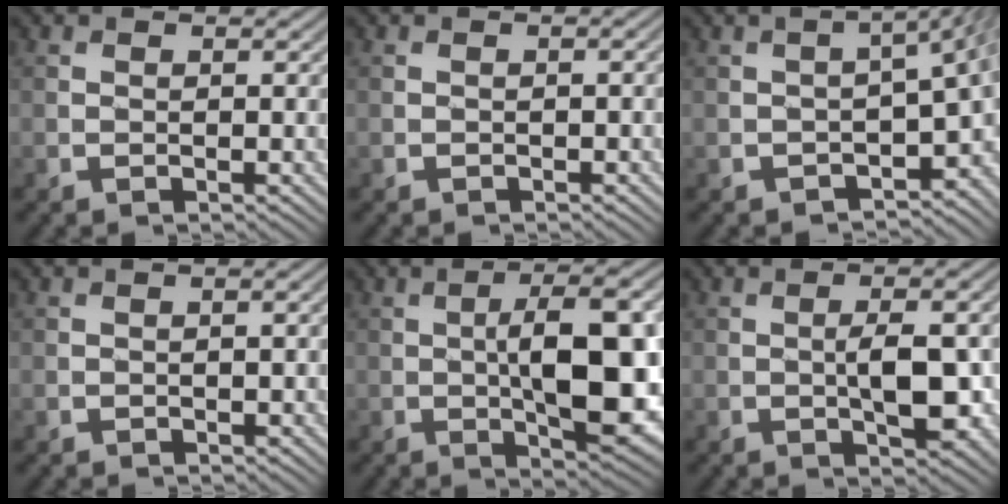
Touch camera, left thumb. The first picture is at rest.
{"total": 0.8, "force": [-0.4, 0.3, 0.5], "torque": [-0.009, -0.001, -0.006]}
{"total": 9.1, "force": [-3.0, 3.8, 7.7], "torque": [-0.104, -0.028, -0.034]}
{"total": 1.0, "force": [-0.4, 0.4, 0.9], "torque": [-0.014, -0.001, -0.005]}
{"total": 11.8, "force": [-0.7, 4.0, 11.1], "torque": [-0.159, 0.006, -0.011]}
{"total": 5.8, "force": [-0.8, 2.0, 5.4], "torque": [-0.089, 0.001, -0.012]}